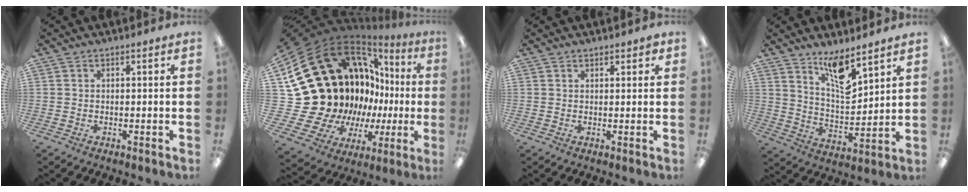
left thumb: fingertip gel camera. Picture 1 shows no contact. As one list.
[{"total": 27.7, "force": [4.8, 22.0, 16.1], "torque": [-0.300, -0.110, 0.177]}, {"total": 1.4, "force": [1.2, 0.4, 0.5], "torque": [-0.003, -0.004, 0.020]}, {"total": 10.8, "force": [8.1, 3.0, 6.5], "torque": [-0.107, -0.053, 0.141]}]